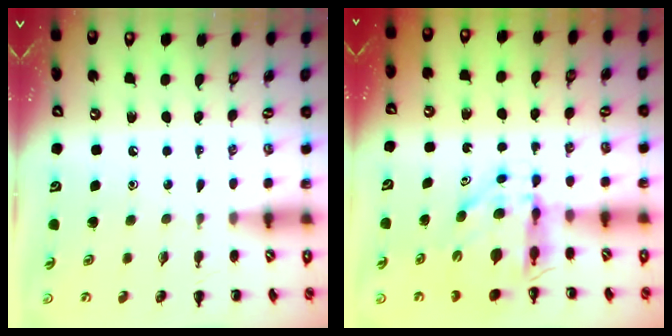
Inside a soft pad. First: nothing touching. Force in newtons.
{"total": 7.2, "press": 6.6, "slide": 2.9}